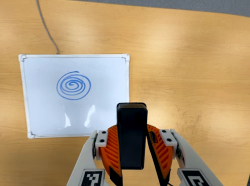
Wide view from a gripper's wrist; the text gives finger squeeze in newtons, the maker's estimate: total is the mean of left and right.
{"total": 4.9, "left": 4.2, "right": 5.6}